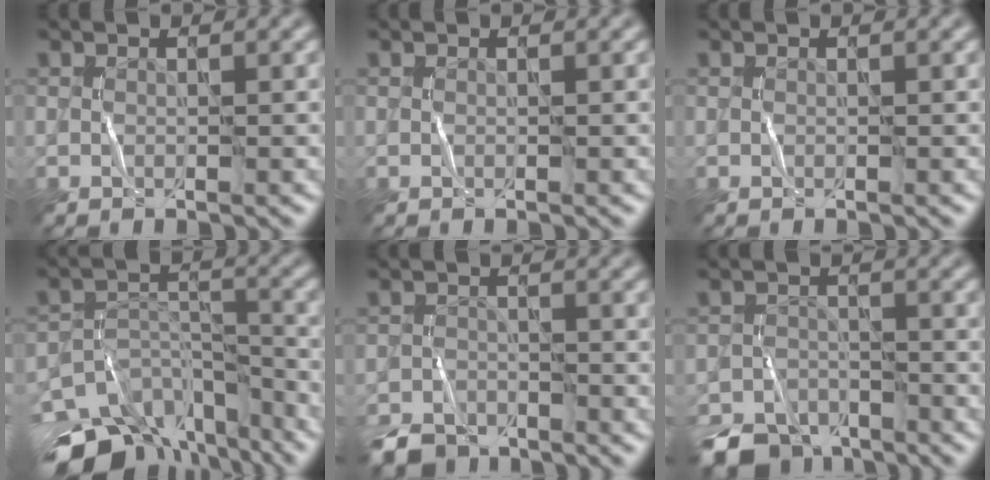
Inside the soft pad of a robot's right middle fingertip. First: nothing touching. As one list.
[{"total": 0.0}, {"total": 0.0}, {"total": 14.0, "force": [-11.0, 6.8, 5.4], "torque": [-0.097, -0.005, -0.154]}, {"total": 3.9, "force": [-3.4, 1.7, 0.9], "torque": [-0.016, -0.007, -0.071]}, {"total": 5.9, "force": [-4.9, 2.8, 1.7], "torque": [-0.030, -0.013, -0.096]}]